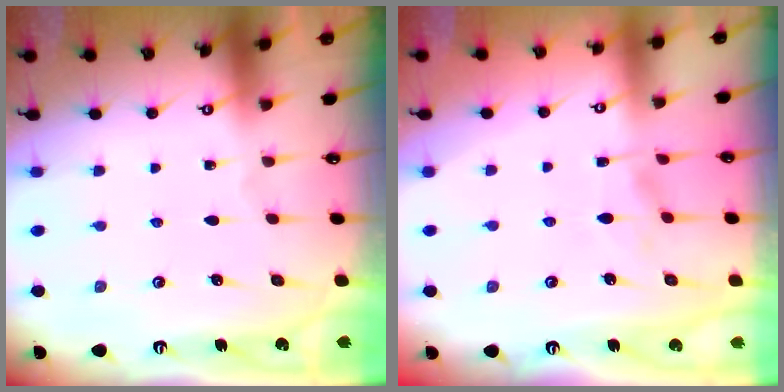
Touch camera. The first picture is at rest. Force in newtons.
{"total": 2.4, "press": 2.3, "slide": 0.7}